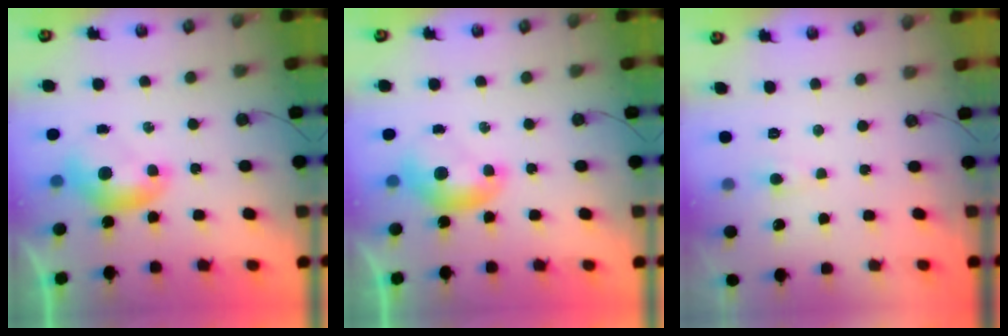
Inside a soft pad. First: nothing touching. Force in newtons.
{"total": 0.0}
{"total": 0.8, "press": 0.6, "slide": 0.5}